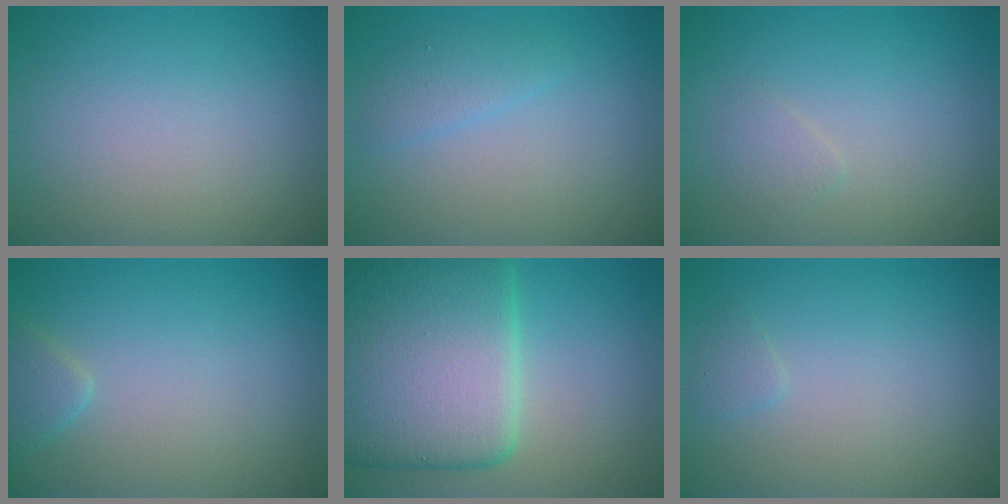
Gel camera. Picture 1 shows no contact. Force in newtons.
{"total": 1.5, "press": 1.5, "slide": 0.1}
{"total": 1.0, "press": 1.0, "slide": 0.0}
{"total": 1.5, "press": 1.5, "slide": 0.2}
{"total": 13.4, "press": 13.4, "slide": 0.5}
{"total": 0.7, "press": 0.7, "slide": 0.1}